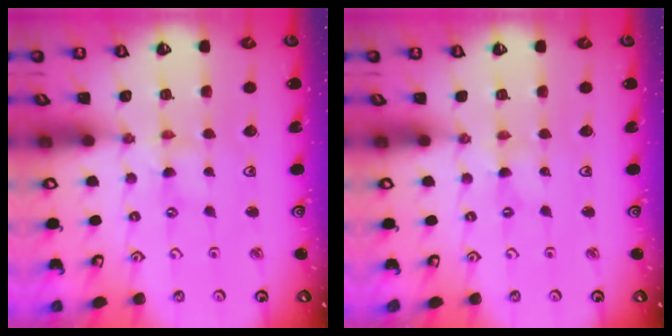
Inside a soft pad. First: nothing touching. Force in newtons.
{"total": 0.0}